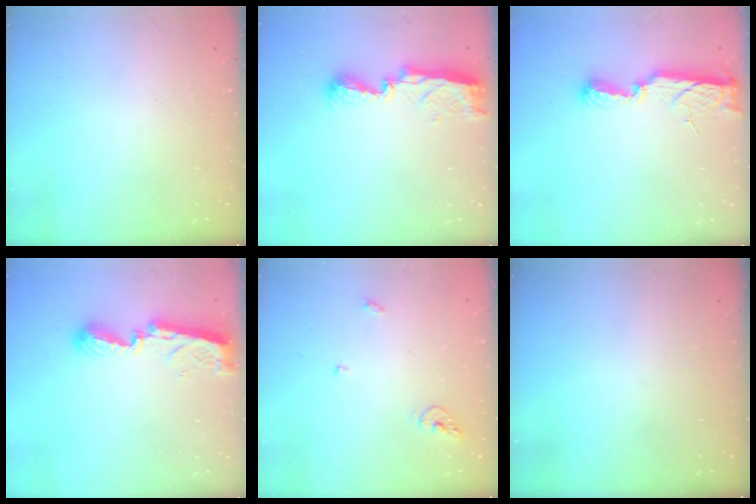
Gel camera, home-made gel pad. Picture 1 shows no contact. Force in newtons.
{"total": 7.3, "press": 7.3, "slide": 0.7}
{"total": 8.9, "press": 8.7, "slide": 1.6}
{"total": 9.0, "press": 9.0, "slide": 0.5}
{"total": 5.8, "press": 5.8, "slide": 0.2}
{"total": 0.0}